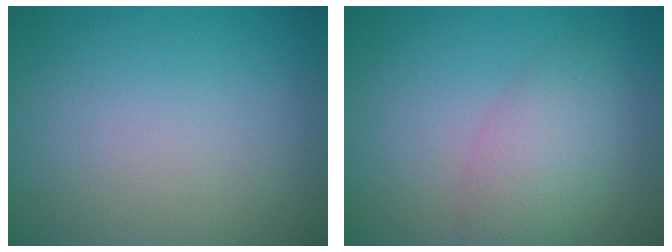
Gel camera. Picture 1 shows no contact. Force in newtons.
{"total": 4.2, "press": 4.2, "slide": 0.2}